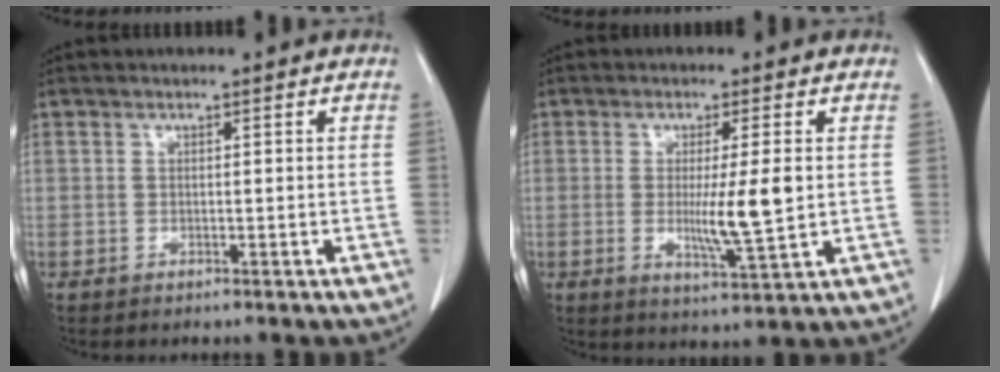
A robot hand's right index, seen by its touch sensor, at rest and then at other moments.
{"total": 7.4, "force": [-0.1, 0.1, 7.4], "torque": [-0.127, -0.019, 0.000]}